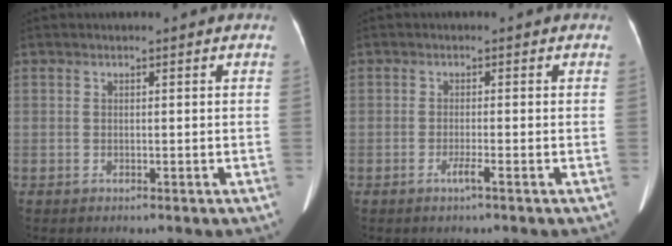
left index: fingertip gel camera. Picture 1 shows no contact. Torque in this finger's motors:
{"motor_torque": [0.38, 0.10, 0.01, 0.06]}